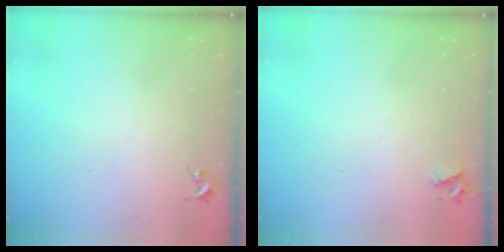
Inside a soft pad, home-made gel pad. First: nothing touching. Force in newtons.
{"total": 3.3, "press": 3.3, "slide": 0.5}